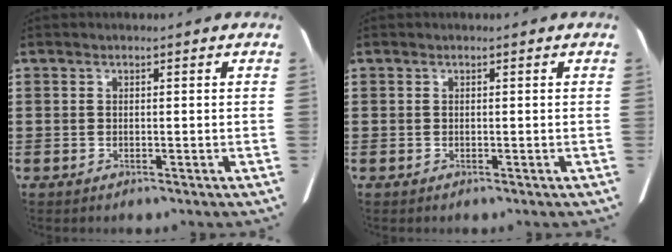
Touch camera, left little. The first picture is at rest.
{"total": 0.0}